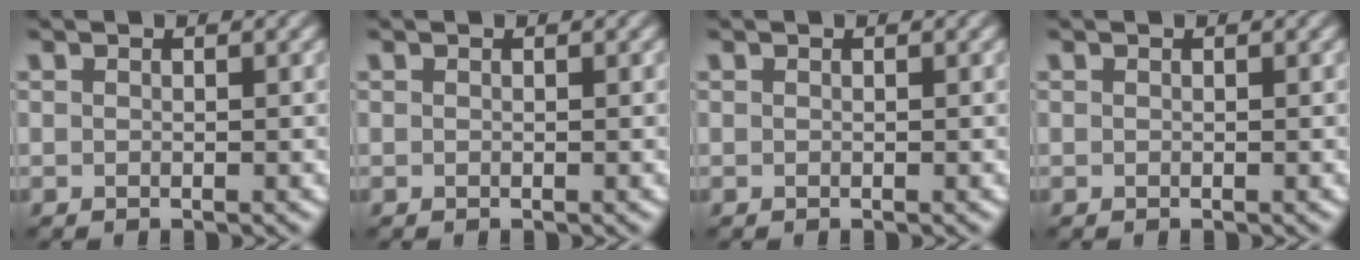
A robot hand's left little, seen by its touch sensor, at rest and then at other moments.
{"total": 0.0}
{"total": 0.0}
{"total": 0.0}